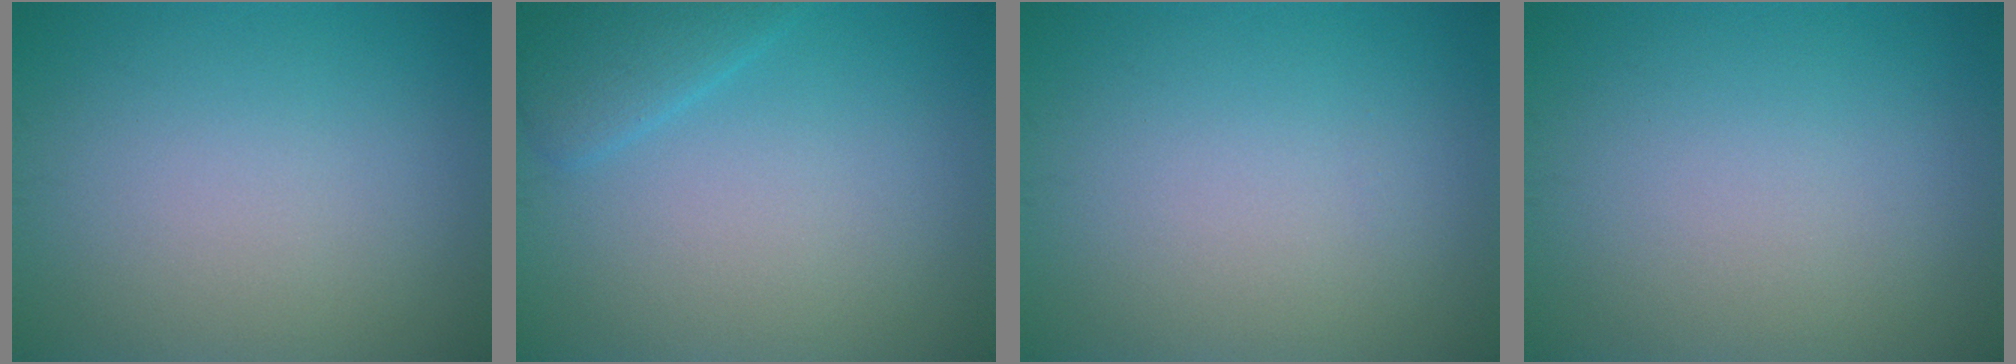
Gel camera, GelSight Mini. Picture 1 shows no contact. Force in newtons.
{"total": 2.2, "press": 2.2, "slide": 0.1}
{"total": 0.0}
{"total": 0.0}